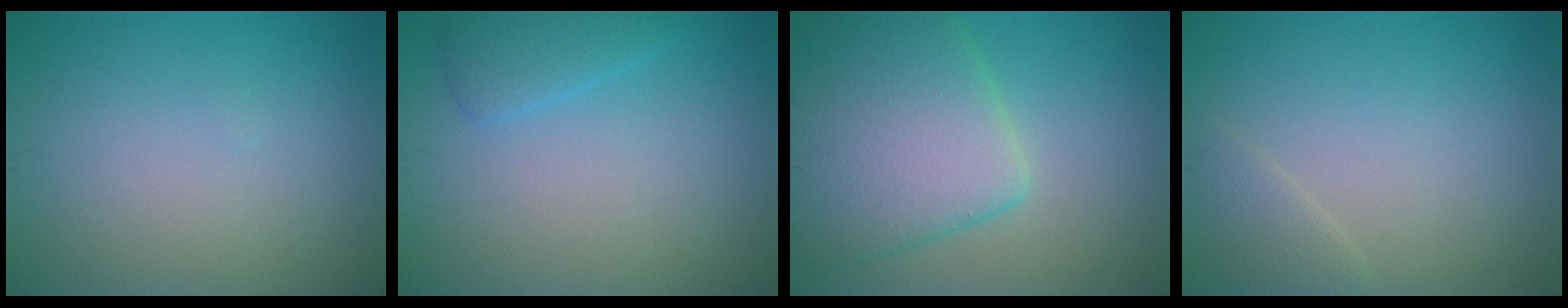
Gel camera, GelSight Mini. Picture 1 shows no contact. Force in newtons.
{"total": 2.2, "press": 2.1, "slide": 0.2}
{"total": 8.9, "press": 8.9, "slide": 0.4}
{"total": 1.6, "press": 1.6, "slide": 0.1}